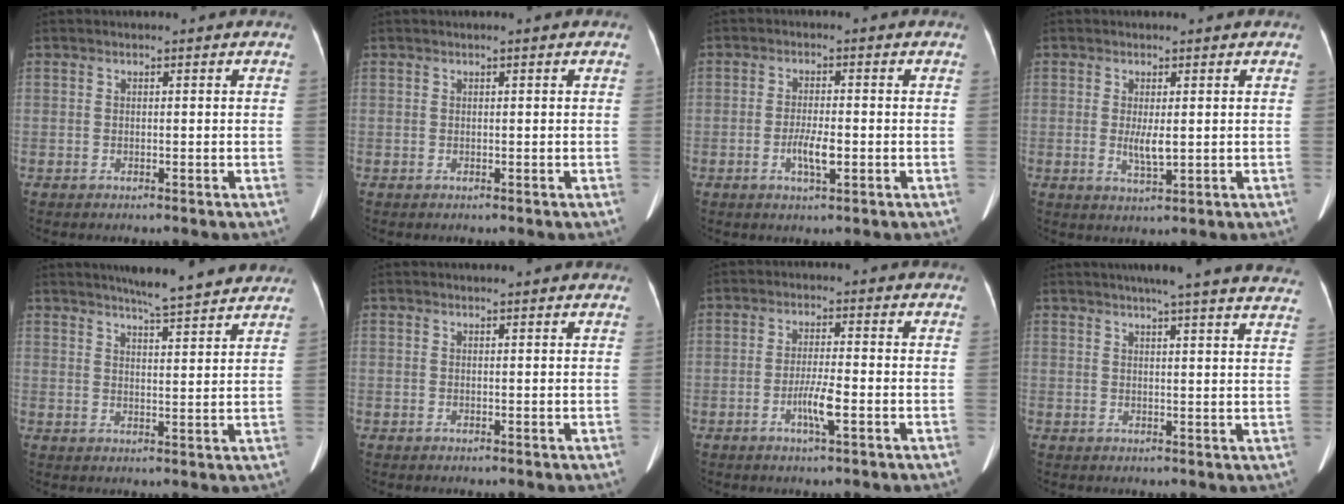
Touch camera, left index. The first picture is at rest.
{"total": 0.0}
{"total": 3.8, "force": [-1.2, 0.8, 3.5], "torque": [-0.069, -0.001, -0.020]}
{"total": 3.0, "force": [0.2, 0.6, 2.9], "torque": [-0.057, -0.007, 0.007]}
{"total": 11.3, "force": [10.2, 0.6, 4.8], "torque": [-0.070, 0.007, 0.129]}
{"total": 3.4, "force": [3.2, 0.3, 1.1], "torque": [-0.017, 0.017, 0.034]}
{"total": 4.2, "force": [-1.6, 0.0, 3.8], "torque": [-0.076, -0.006, -0.031]}
{"total": 22.7, "force": [20.2, 1.0, 10.2], "torque": [-0.144, -0.023, 0.231]}